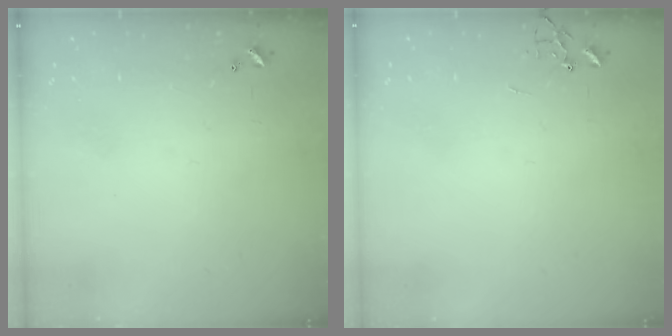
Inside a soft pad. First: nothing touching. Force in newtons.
{"total": 0.0}